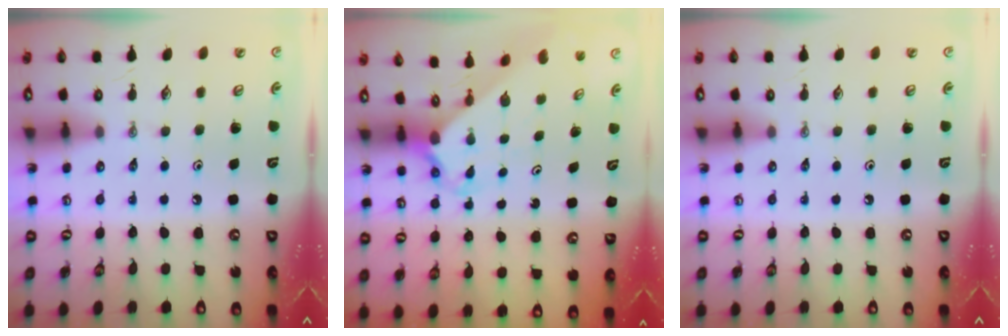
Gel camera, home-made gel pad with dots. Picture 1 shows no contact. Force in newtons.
{"total": 2.1, "press": 2.1, "slide": 0.1}
{"total": 0.0}